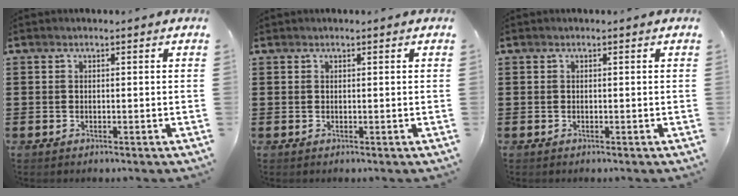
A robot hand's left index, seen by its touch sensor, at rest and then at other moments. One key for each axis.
{"total": 0.0}
{"total": 0.0}